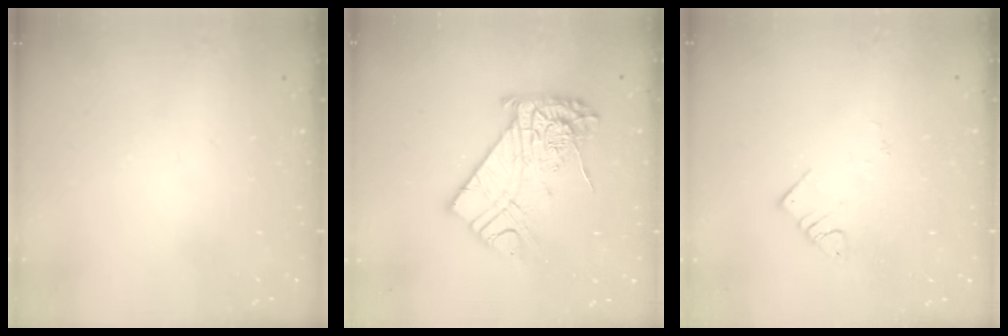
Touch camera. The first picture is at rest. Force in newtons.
{"total": 15.9, "press": 15.8, "slide": 1.4}
{"total": 3.6, "press": 3.6, "slide": 0.3}